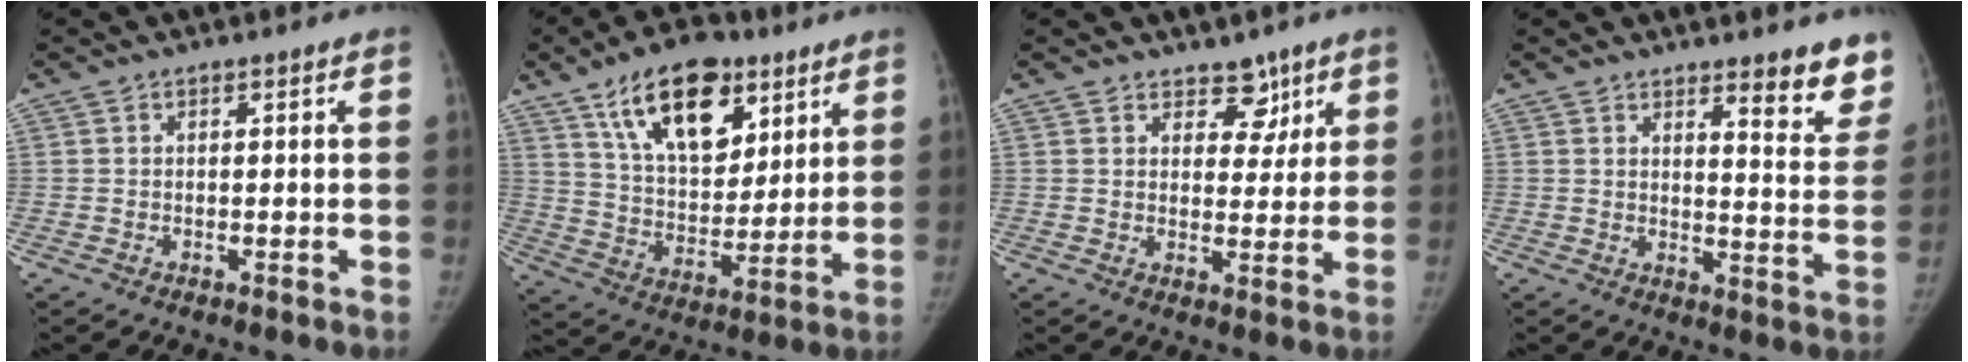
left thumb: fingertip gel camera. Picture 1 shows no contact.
{"total": 19.0, "force": [10.5, 10.2, 12.1], "torque": [-0.147, -0.043, 0.181]}
{"total": 5.0, "force": [3.4, 3.2, 1.7], "torque": [0.016, -0.019, 0.051]}
{"total": 9.9, "force": [7.6, 2.6, 5.8], "torque": [-0.028, -0.053, 0.088]}